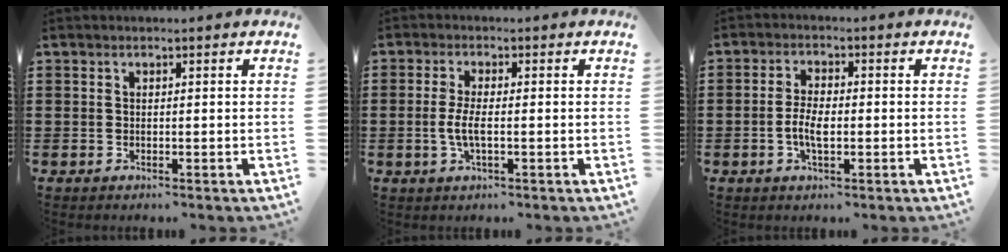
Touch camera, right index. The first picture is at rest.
{"total": 3.9, "force": [-0.7, 1.1, 3.7], "torque": [-0.087, -0.006, -0.021]}
{"total": 4.3, "force": [-1.0, 1.8, 3.8], "torque": [-0.089, -0.002, -0.024]}